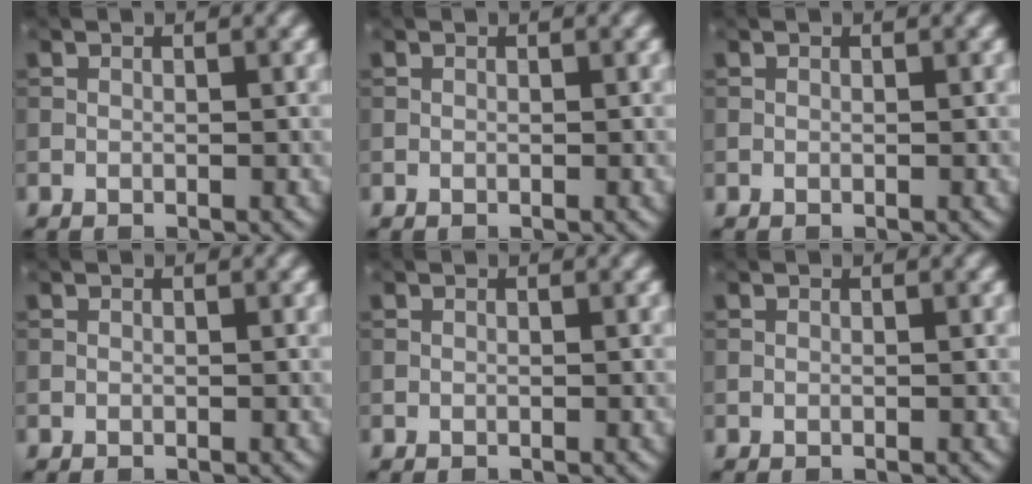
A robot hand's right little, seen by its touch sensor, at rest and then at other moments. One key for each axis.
{"total": 0.0}
{"total": 0.0}
{"total": 0.0}
{"total": 0.0}
{"total": 0.0}